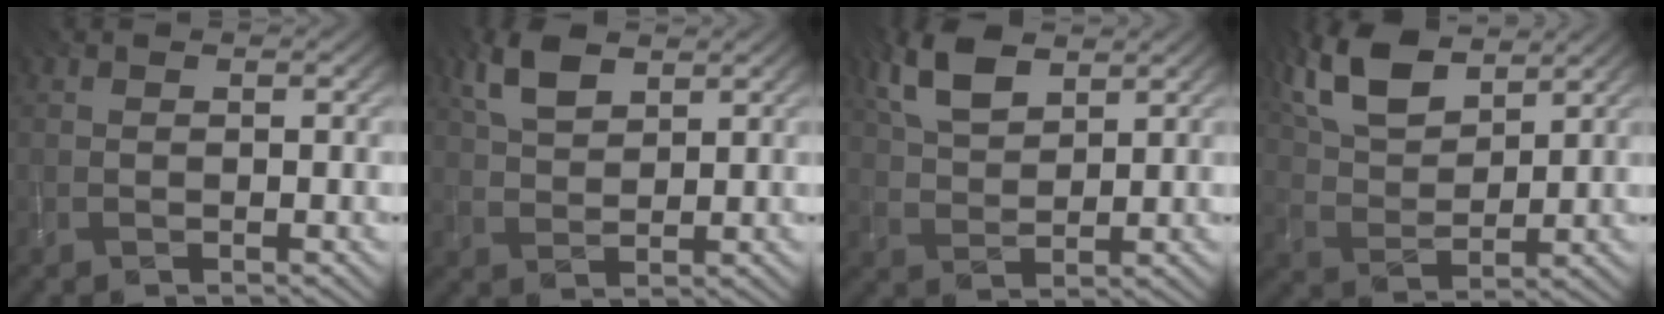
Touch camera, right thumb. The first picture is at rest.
{"total": 4.2, "force": [2.4, 1.7, 3.0], "torque": [-0.072, 0.006, 0.056]}
{"total": 5.9, "force": [3.4, 2.4, 4.2], "torque": [-0.102, 0.010, 0.074]}
{"total": 9.3, "force": [5.6, 4.0, 6.3], "torque": [-0.159, 0.017, 0.119]}